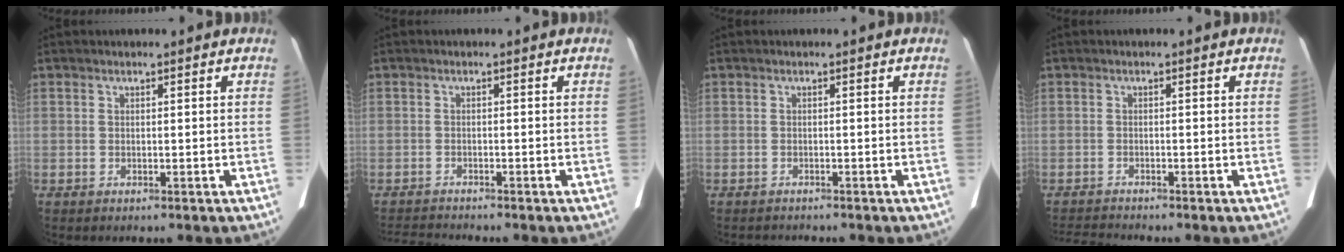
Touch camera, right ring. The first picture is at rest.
{"total": 2.9, "force": [-2.9, -0.6, 0.2], "torque": [-0.009, -0.019, -0.048]}
{"total": 2.2, "force": [-2.0, 0.6, 0.5], "torque": [-0.010, -0.006, -0.023]}
{"total": 2.6, "force": [-2.4, -0.9, 0.0], "torque": [-0.010, -0.019, -0.044]}